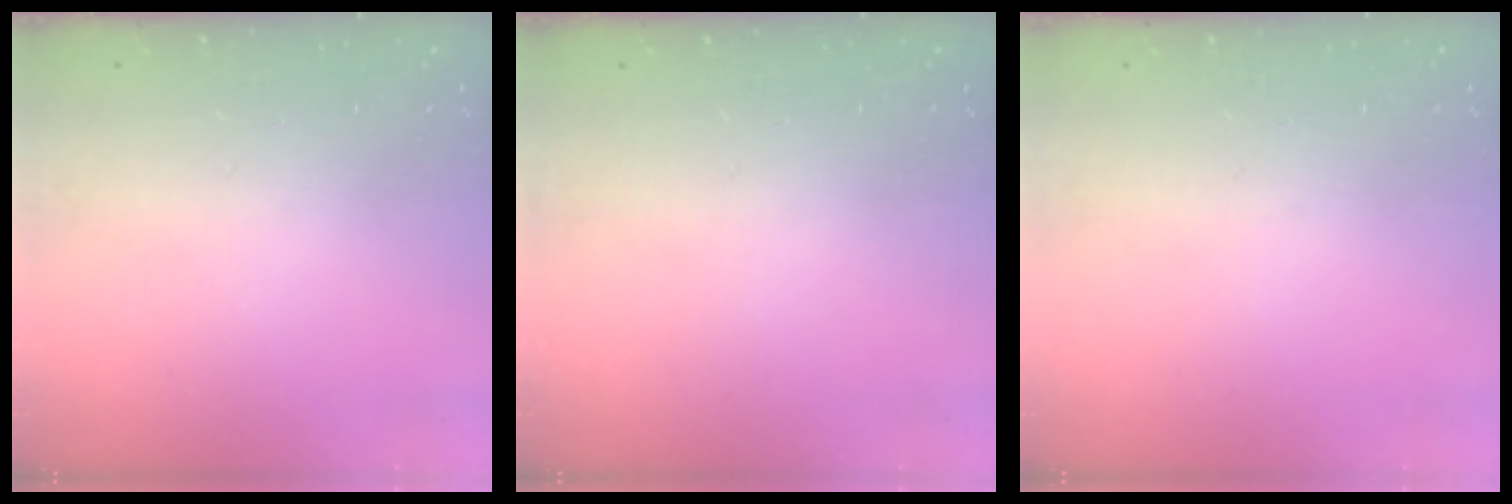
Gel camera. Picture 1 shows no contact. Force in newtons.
{"total": 0.0}
{"total": 0.0}